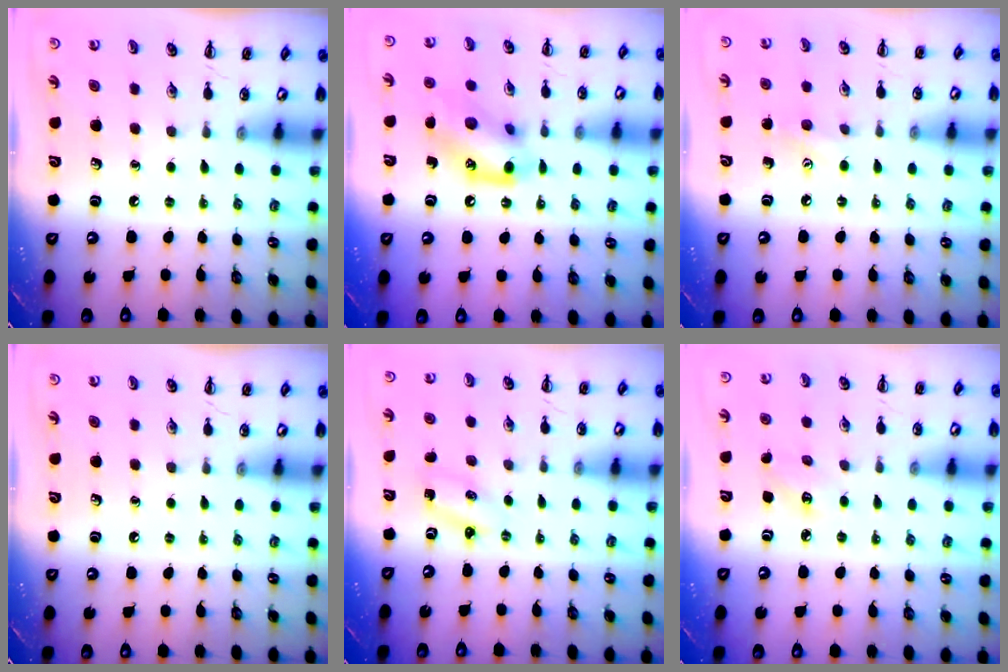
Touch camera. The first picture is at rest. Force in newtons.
{"total": 14.7, "press": 14.6, "slide": 1.2}
{"total": 6.8, "press": 6.6, "slide": 1.7}
{"total": 0.0}
{"total": 1.4, "press": 1.3, "slide": 0.3}
{"total": 2.6, "press": 2.5, "slide": 0.7}